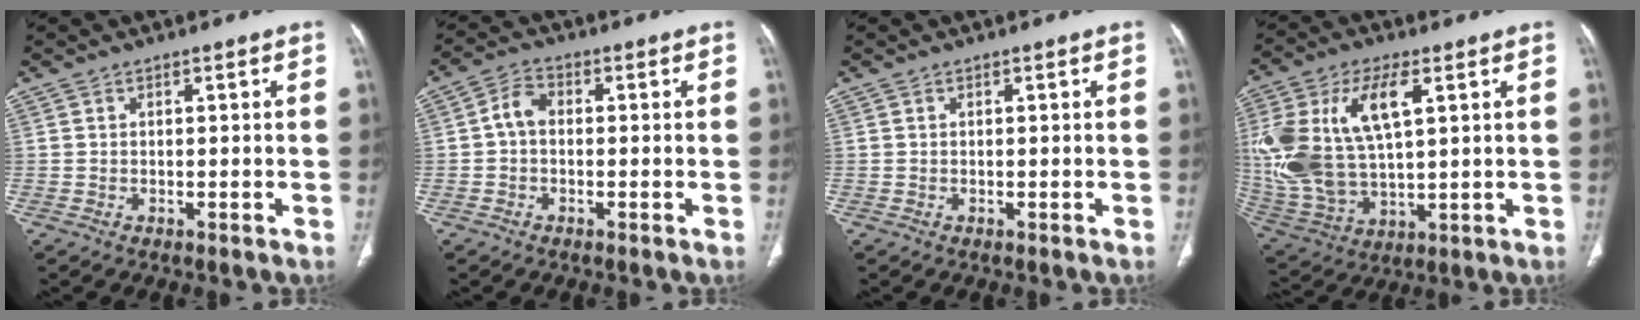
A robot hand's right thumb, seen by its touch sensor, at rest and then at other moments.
{"total": 3.8, "force": [-0.2, 2.7, 2.7], "torque": [-0.044, 0.013, -0.013]}
{"total": 0.0}
{"total": 20.9, "force": [5.2, 10.6, 17.2], "torque": [-0.364, -0.007, 0.104]}